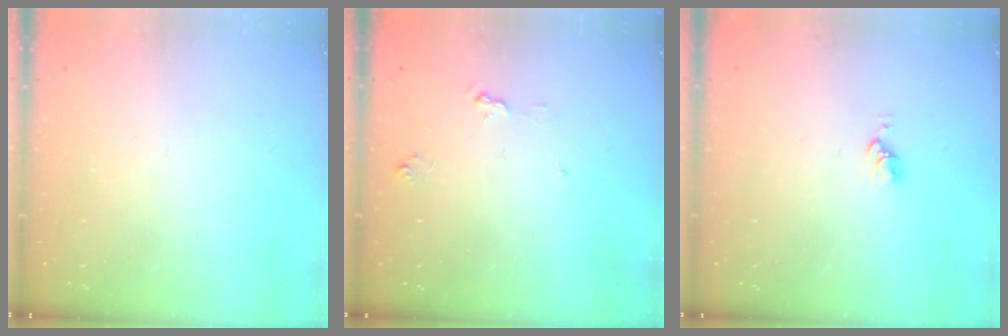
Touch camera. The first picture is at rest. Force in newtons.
{"total": 5.4, "press": 5.4, "slide": 0.6}
{"total": 2.8, "press": 2.8, "slide": 0.4}